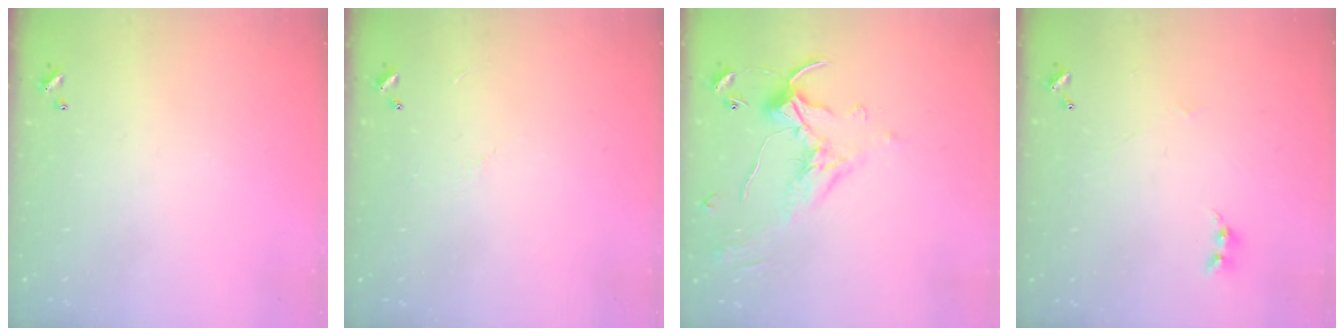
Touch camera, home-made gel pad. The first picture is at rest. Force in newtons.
{"total": 4.5, "press": 4.5, "slide": 0.5}
{"total": 1.1, "press": 0.4, "slide": 1.0}
{"total": 2.1, "press": 2.0, "slide": 0.5}